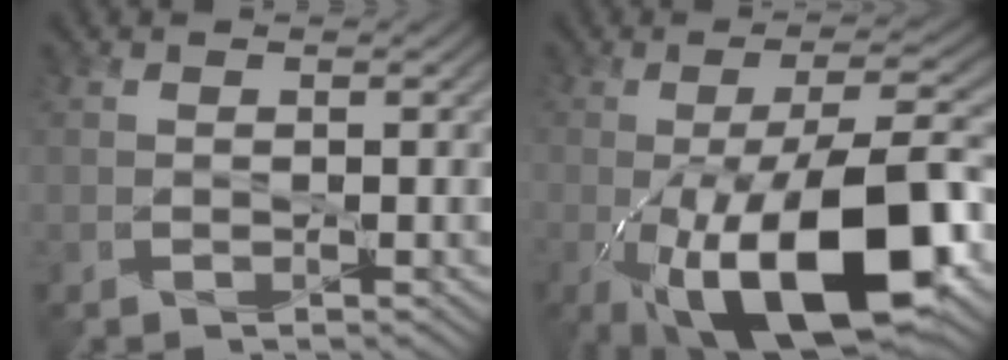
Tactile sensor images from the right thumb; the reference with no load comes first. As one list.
[{"total": 17.0, "force": [-5.7, 6.5, 14.7], "torque": [-0.229, -0.011, -0.092]}]